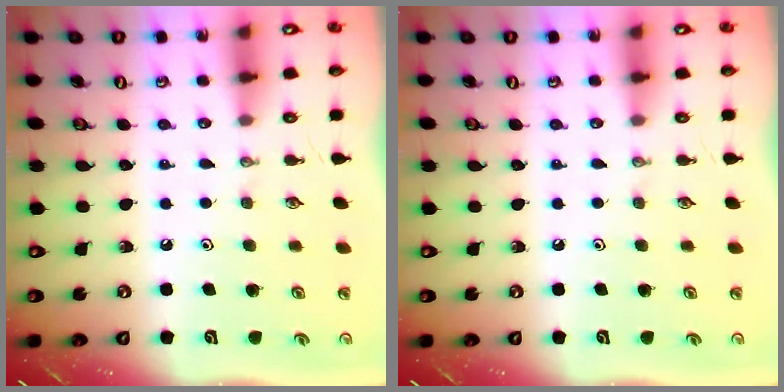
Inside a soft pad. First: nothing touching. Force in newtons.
{"total": 0.0}